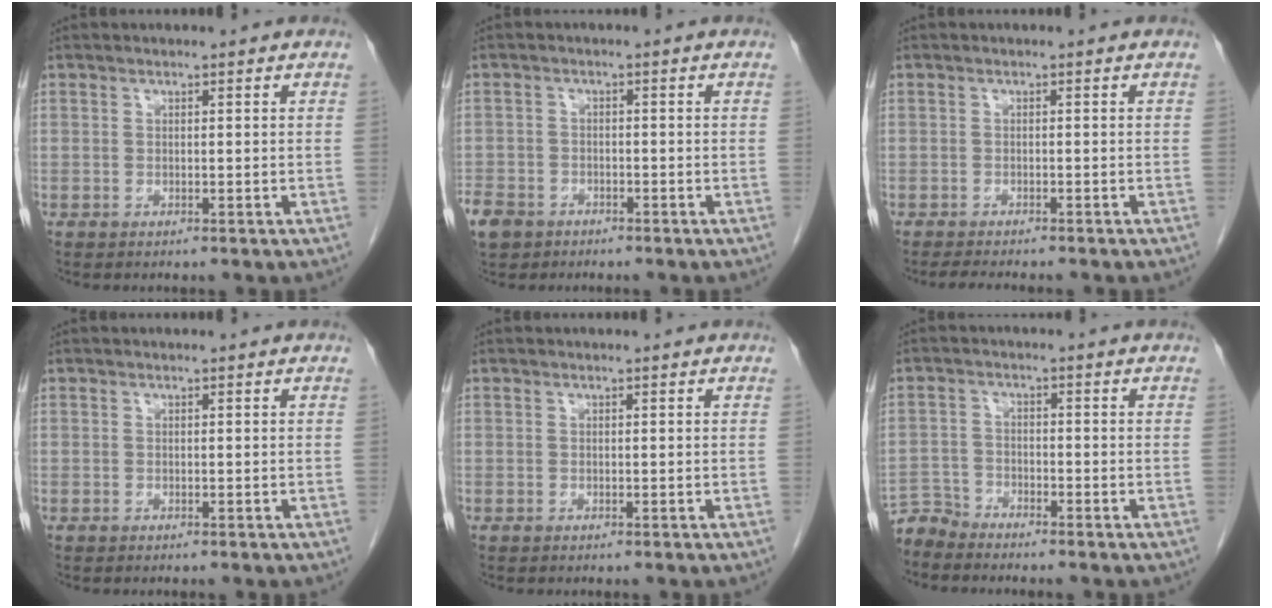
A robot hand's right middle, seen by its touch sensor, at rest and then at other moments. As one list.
[{"total": 6.1, "force": [-4.2, 4.1, 1.8], "torque": [-0.046, 0.002, -0.072]}, {"total": 5.5, "force": [-4.8, 0.8, 2.5], "torque": [-0.033, -0.009, -0.066]}, {"total": 0.0}, {"total": 0.0}, {"total": 3.3, "force": [-3.2, -0.1, -0.8], "torque": [0.024, -0.013, -0.063]}]